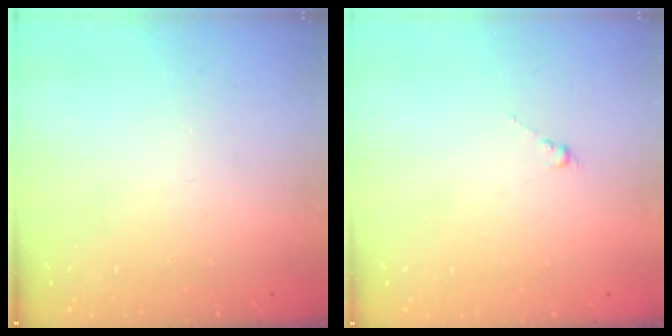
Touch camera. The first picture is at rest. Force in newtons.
{"total": 0.5, "press": 0.3, "slide": 0.4}